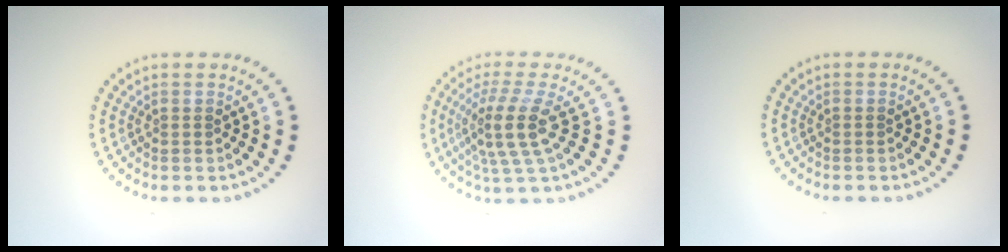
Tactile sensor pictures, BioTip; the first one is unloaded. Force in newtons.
{"total": 4.4, "press": 3.2, "slide": 3.0}
{"total": 0.0}